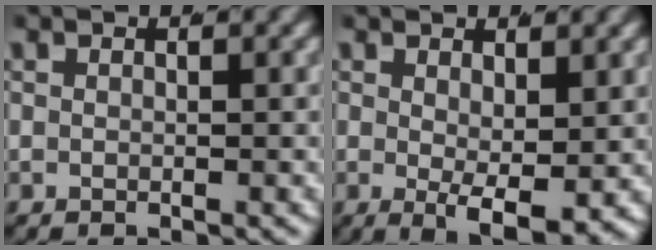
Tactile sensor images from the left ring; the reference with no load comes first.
{"total": 3.5, "force": [-0.7, 0.8, 3.4], "torque": [-0.053, -0.031, 0.006]}